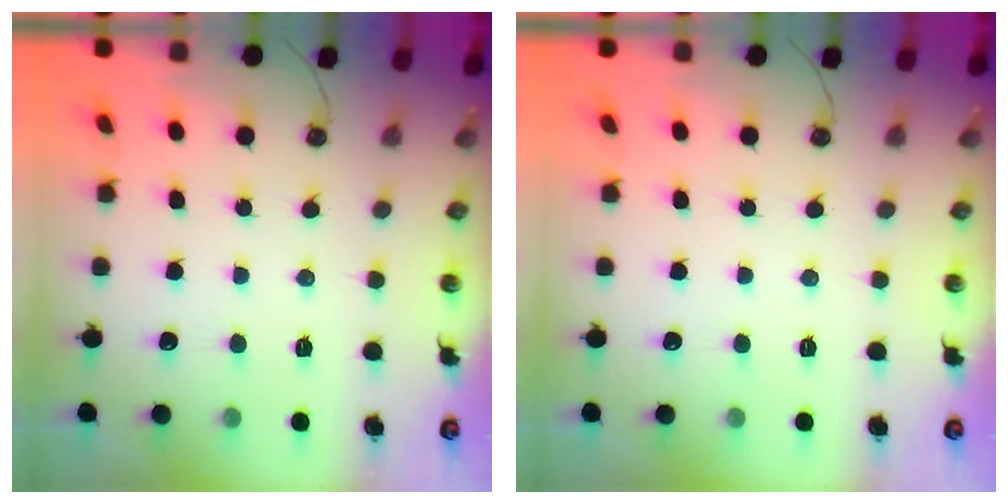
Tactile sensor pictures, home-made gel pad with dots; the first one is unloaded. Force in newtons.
{"total": 0.0}